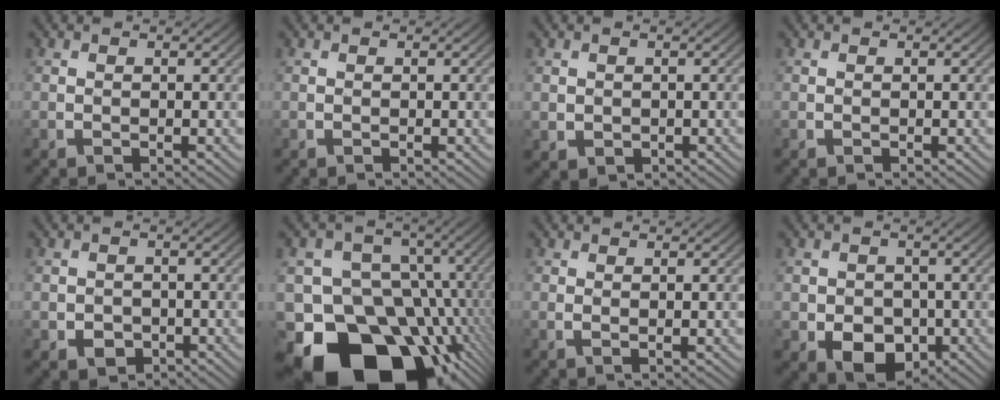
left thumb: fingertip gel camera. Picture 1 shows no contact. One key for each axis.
{"total": 0.0}
{"total": 1.3, "fx": -0.2, "fy": 1.2, "fz": 0.3, "tx": -0.032, "ty": -0.001, "tz": -0.008}
{"total": 0.0}
{"total": 2.2, "fx": -1.5, "fy": 1.6, "fz": 0.3, "tx": -0.029, "ty": 0.000, "tz": -0.033}
{"total": 20.3, "fx": -11.8, "fy": 13.4, "fz": 9.6, "tx": -0.154, "ty": -0.006, "tz": -0.189}
{"total": 0.9, "fx": 0.7, "fy": 0.2, "fz": 0.5, "tx": -0.005, "ty": -0.002, "tz": 0.011}
{"total": 5.6, "fx": -2.7, "fy": 4.2, "fz": 2.7, "tx": -0.069, "ty": -0.014, "tz": -0.056}